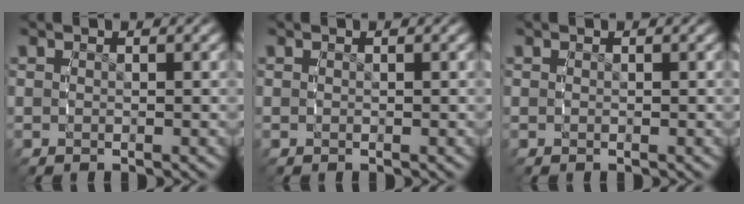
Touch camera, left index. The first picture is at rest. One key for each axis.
{"total": 0.0}
{"total": 0.0}